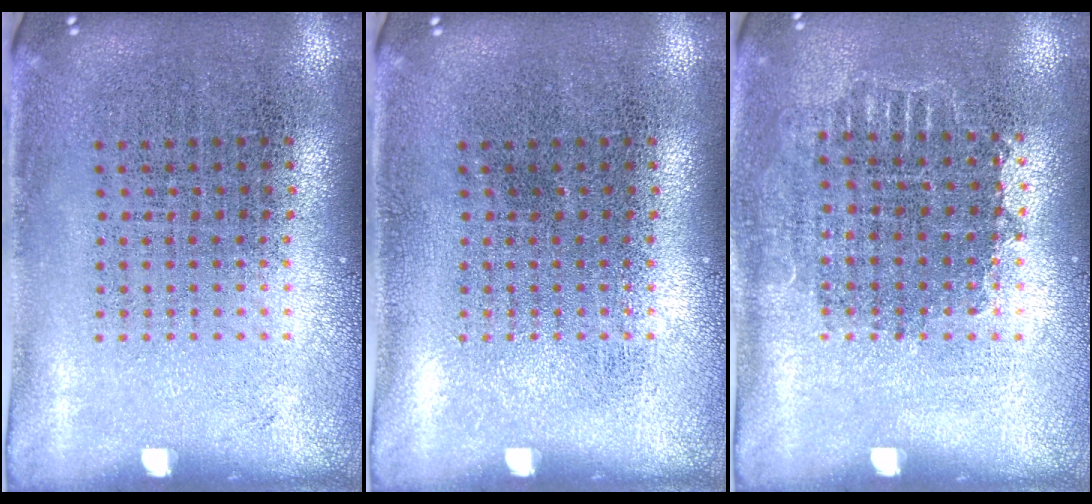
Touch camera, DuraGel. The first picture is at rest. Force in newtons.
{"total": 0.0}
{"total": 0.9, "press": 0.8, "slide": 0.2}